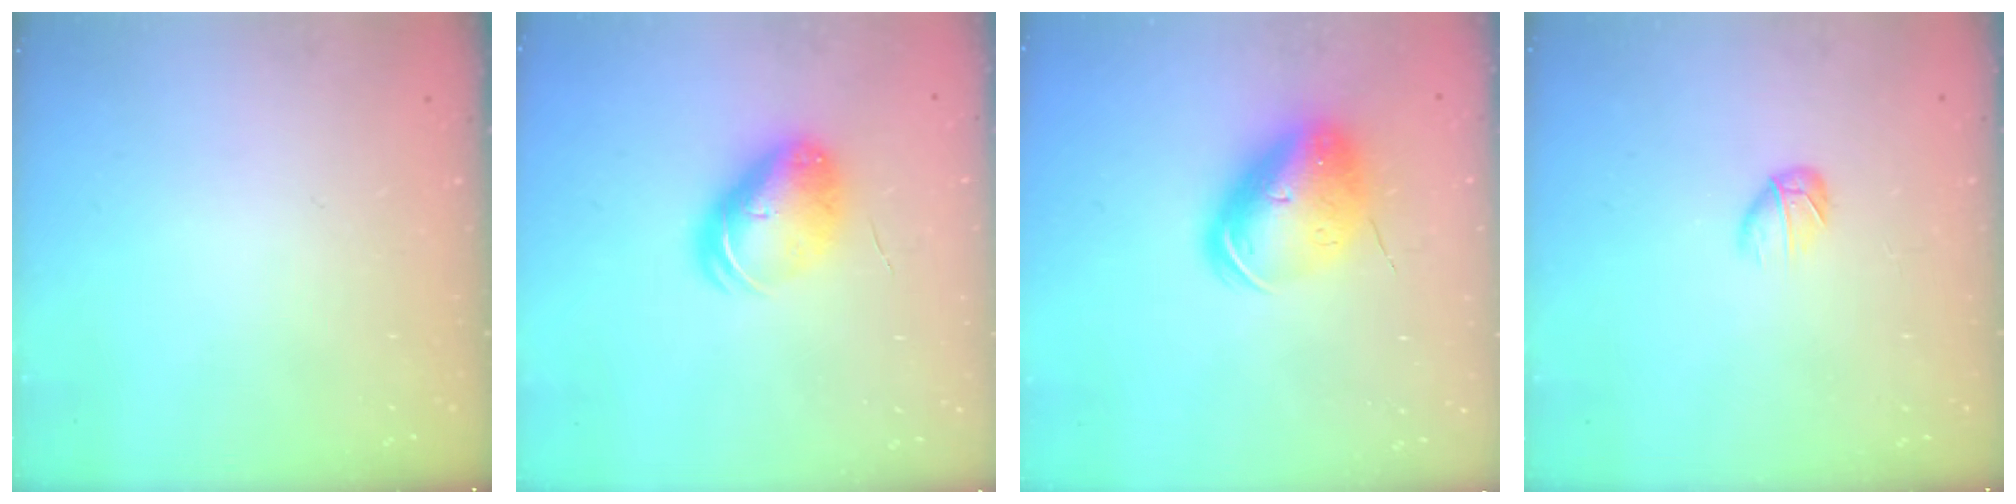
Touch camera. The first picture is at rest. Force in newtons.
{"total": 9.2, "press": 9.0, "slide": 2.0}
{"total": 12.8, "press": 12.6, "slide": 2.6}
{"total": 3.8, "press": 3.6, "slide": 1.1}